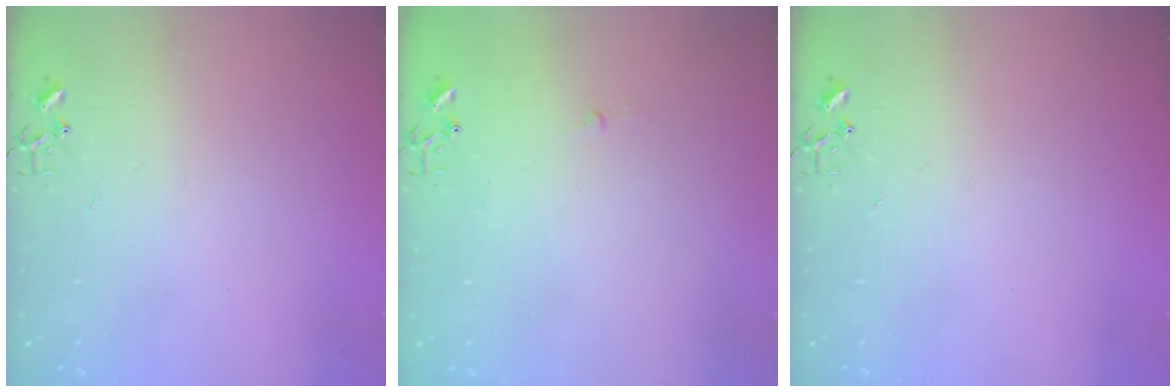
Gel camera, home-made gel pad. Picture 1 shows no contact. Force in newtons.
{"total": 2.6, "press": 2.5, "slide": 0.4}
{"total": 0.0}